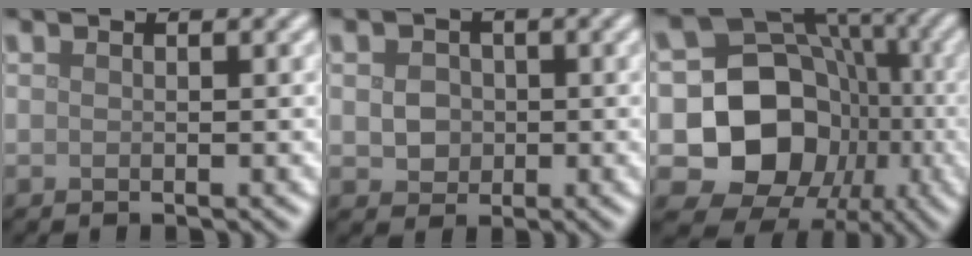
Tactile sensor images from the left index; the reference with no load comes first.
{"total": 2.4, "force": [0.0, 2.1, 1.2], "torque": [-0.015, -0.002, -0.003]}
{"total": 13.4, "force": [-2.8, 11.4, 6.6], "torque": [-0.100, -0.010, -0.072]}